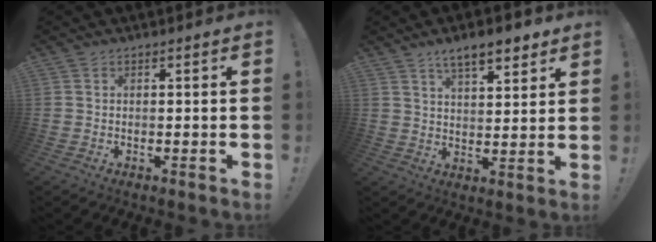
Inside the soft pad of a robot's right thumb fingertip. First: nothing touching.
{"total": 9.3, "force": [6.4, 3.2, 5.9], "torque": [-0.077, -0.032, 0.109]}